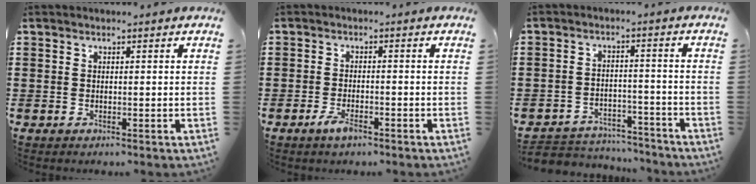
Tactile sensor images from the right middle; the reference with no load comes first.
{"total": 2.7, "force": [-1.6, 0.8, 2.0], "torque": [-0.047, -0.003, -0.034]}
{"total": 4.3, "force": [-4.2, 1.0, 0.0], "torque": [-0.012, 0.006, -0.092]}